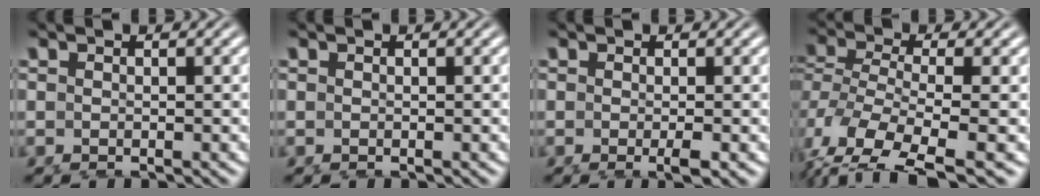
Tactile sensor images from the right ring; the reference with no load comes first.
{"total": 0.0}
{"total": 1.2, "force": [-0.6, -0.2, 1.1], "torque": [-0.017, -0.005, -0.007]}
{"total": 6.2, "force": [-3.8, 2.2, 4.5], "torque": [-0.117, -0.048, -0.035]}